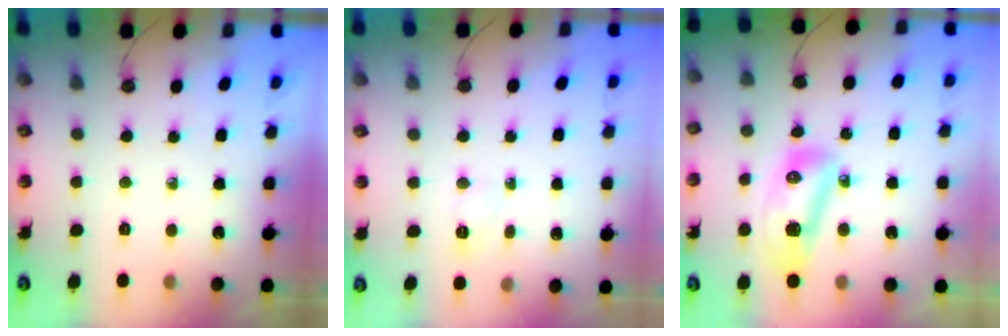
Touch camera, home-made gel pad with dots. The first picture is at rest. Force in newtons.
{"total": 3.3, "press": 3.3, "slide": 0.6}
{"total": 12.4, "press": 12.3, "slide": 1.5}